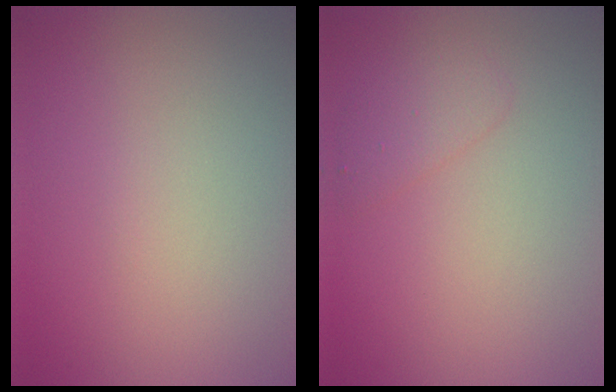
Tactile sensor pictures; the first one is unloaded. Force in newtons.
{"total": 1.7, "press": 1.7, "slide": 0.1}